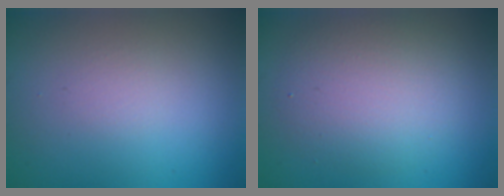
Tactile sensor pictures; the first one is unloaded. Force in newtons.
{"total": 4.5, "press": 4.5, "slide": 0.3}